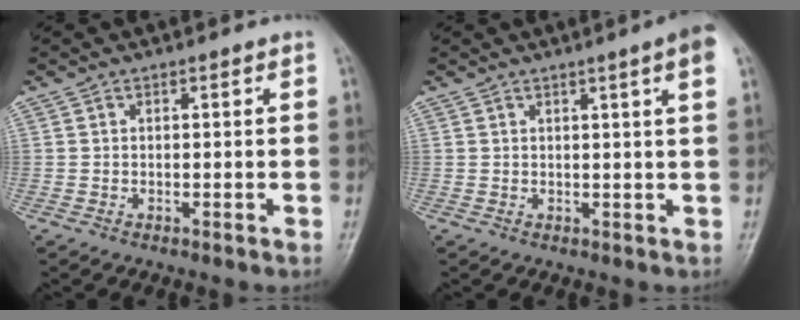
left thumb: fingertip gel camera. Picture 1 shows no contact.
{"total": 4.6, "force": [2.1, -0.2, 4.1], "torque": [-0.052, -0.004, 0.025]}